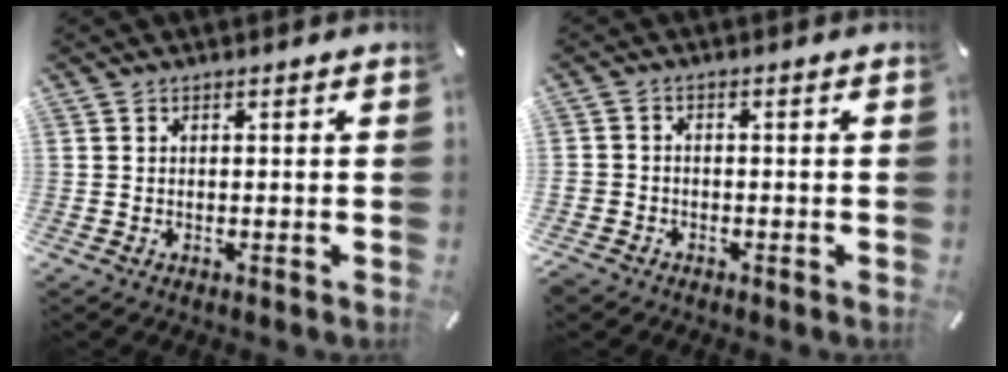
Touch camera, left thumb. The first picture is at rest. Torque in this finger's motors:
{"motor_torque": [0.31, 1.29, 0.04, 0.02, 0.06]}